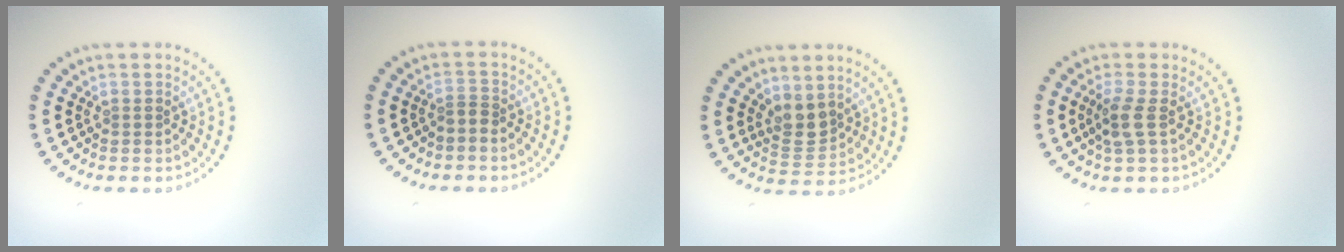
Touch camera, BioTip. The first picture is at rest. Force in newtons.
{"total": 0.9, "press": 0.7, "slide": 0.7}
{"total": 2.7, "press": 2.2, "slide": 1.5}
{"total": 2.1, "press": 1.8, "slide": 1.2}